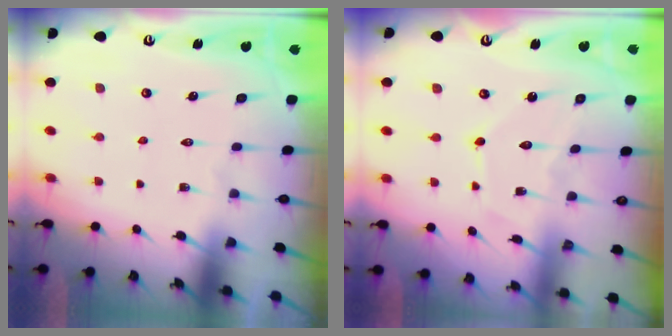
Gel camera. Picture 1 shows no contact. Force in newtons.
{"total": 6.9, "press": 6.9, "slide": 0.3}